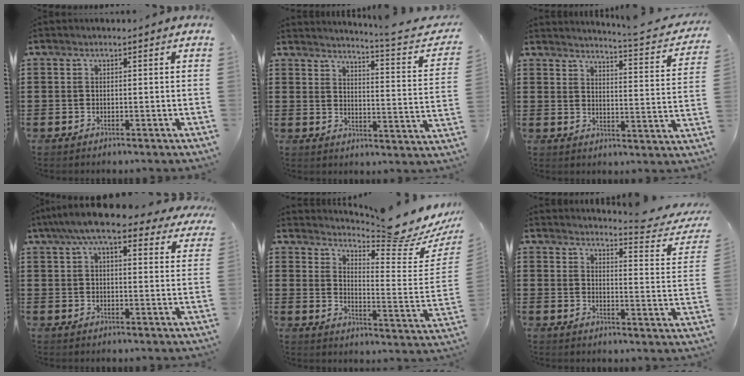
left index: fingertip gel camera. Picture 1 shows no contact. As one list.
[{"total": 4.1, "force": [3.5, -0.7, 2.0], "torque": [-0.042, -0.039, 0.045]}, {"total": 3.7, "force": [3.4, -0.6, 1.5], "torque": [-0.033, -0.037, 0.046]}, {"total": 8.9, "force": [6.8, 2.1, 5.4], "torque": [-0.116, -0.009, 0.122]}, {"total": 7.7, "force": [7.1, -0.9, 2.8], "torque": [-0.056, -0.074, 0.112]}, {"total": 4.8, "force": [4.4, -0.3, 2.0], "torque": [-0.036, -0.033, 0.067]}]